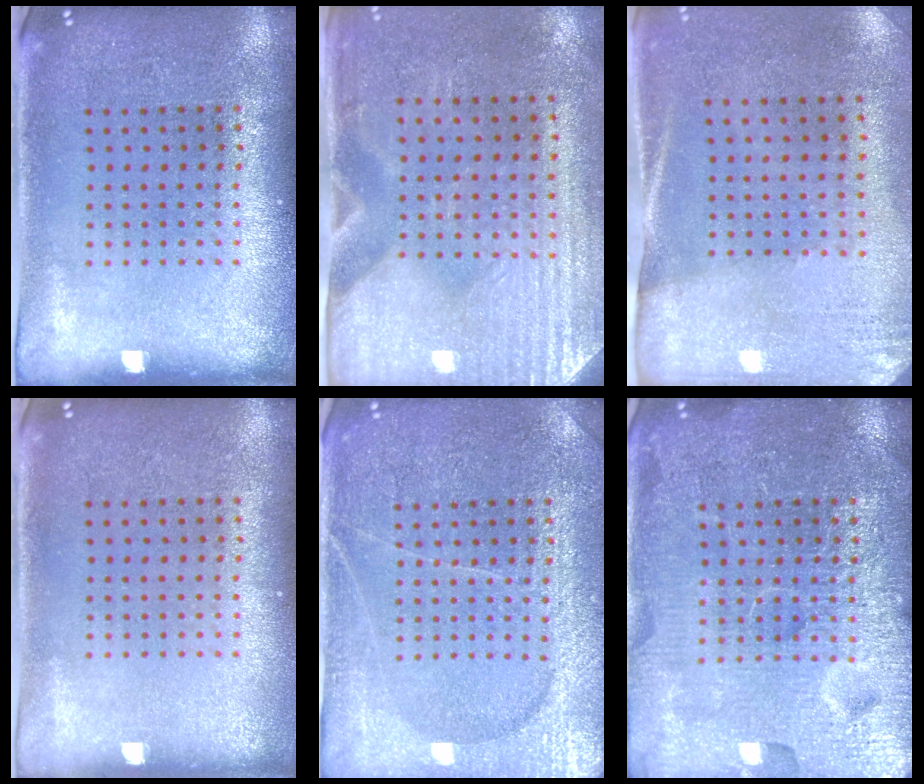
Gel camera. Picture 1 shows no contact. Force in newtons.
{"total": 3.0, "press": 2.6, "slide": 1.5}
{"total": 2.6, "press": 2.3, "slide": 1.3}
{"total": 0.0}
{"total": 3.8, "press": 3.7, "slide": 0.8}
{"total": 7.0, "press": 7.0, "slide": 0.9}